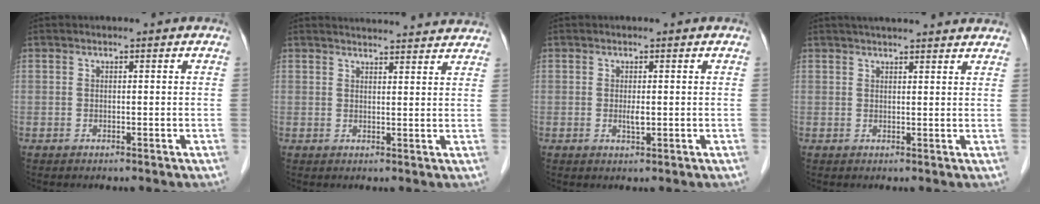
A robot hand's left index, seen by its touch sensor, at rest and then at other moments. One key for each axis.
{"total": 12.1, "fx": 11.7, "fy": 1.2, "fz": 2.6, "tx": -0.021, "ty": 0.010, "tz": 0.125}
{"total": 1.3, "fx": -0.2, "fy": 0.3, "fz": 1.3, "tx": -0.024, "ty": -0.006, "tz": -0.002}
{"total": 12.3, "fx": 11.0, "fy": 1.3, "fz": 5.3, "tx": -0.068, "ty": 0.028, "tz": 0.129}